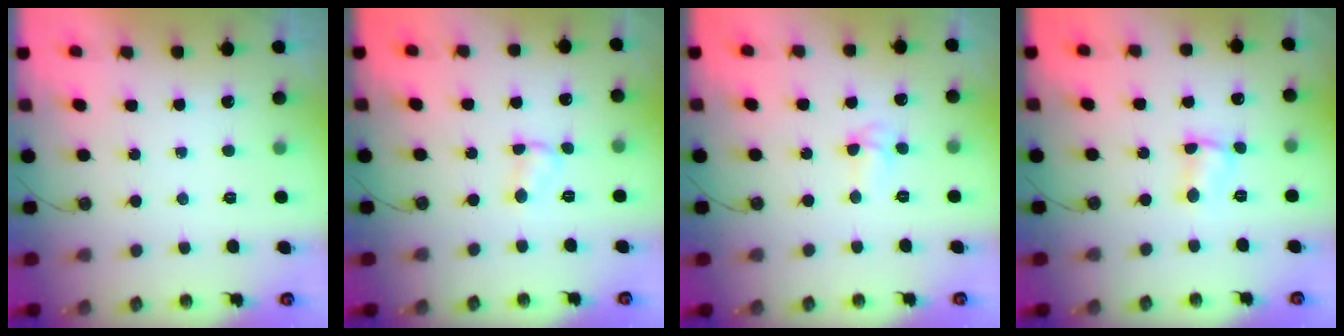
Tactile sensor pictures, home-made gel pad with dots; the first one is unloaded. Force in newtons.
{"total": 3.3, "press": 3.3, "slide": 0.5}
{"total": 4.7, "press": 2.9, "slide": 3.7}
{"total": 2.8, "press": 2.8, "slide": 0.3}